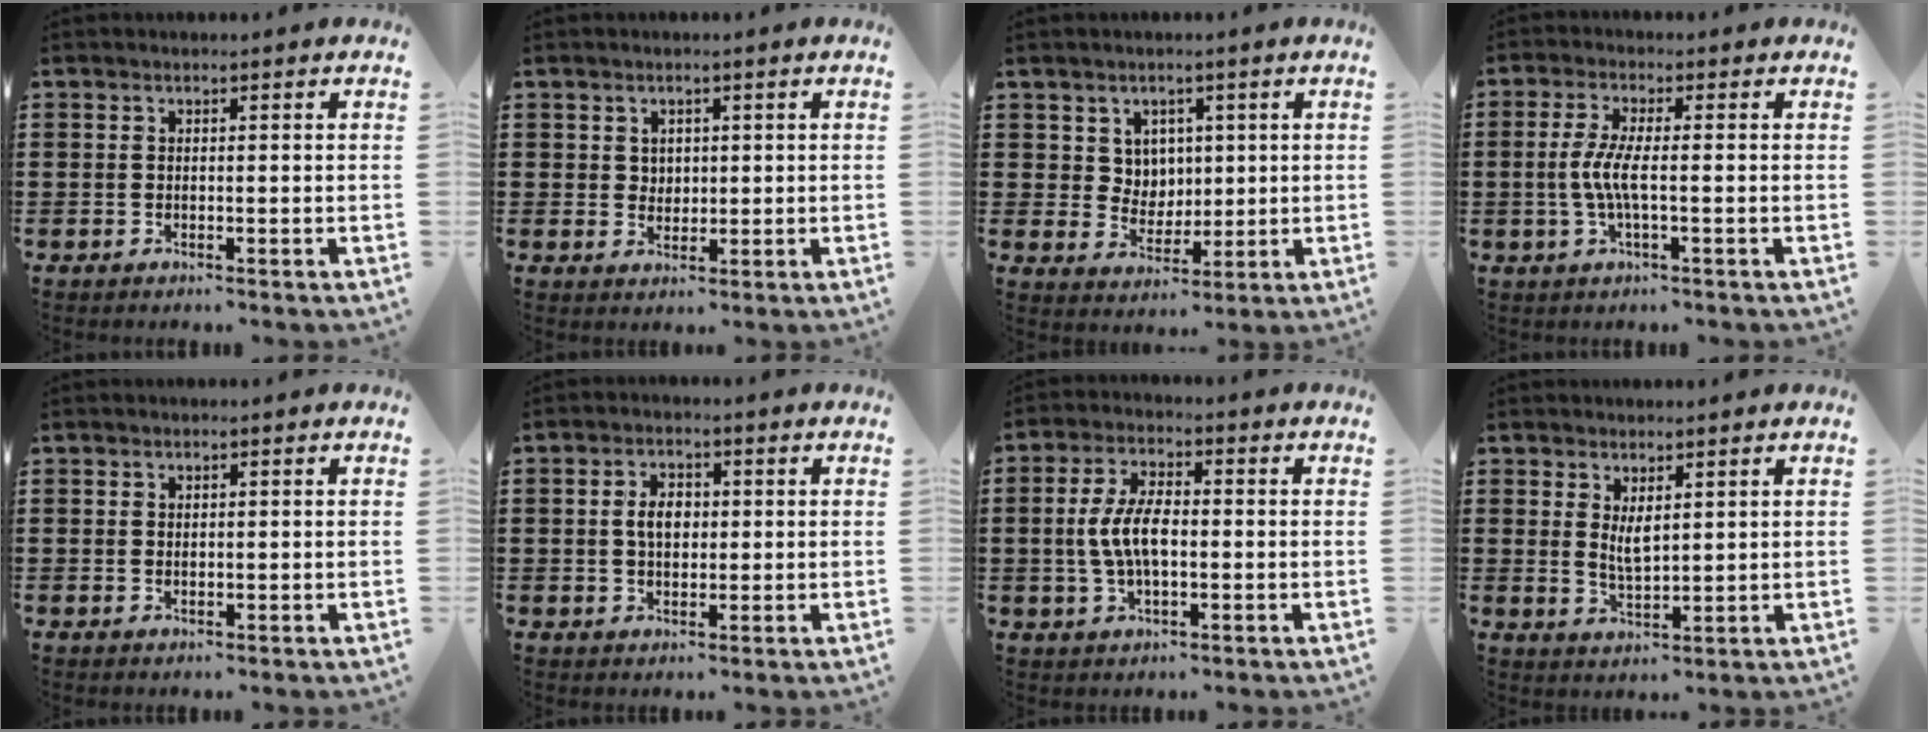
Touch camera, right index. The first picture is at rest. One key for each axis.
{"total": 2.1, "fx": 1.1, "fy": 1.7, "fz": 0.4, "tx": -0.013, "ty": 0.007, "tz": 0.020}
{"total": 4.5, "fx": 2.1, "fy": 3.9, "fz": 0.8, "tx": -0.036, "ty": 0.008, "tz": 0.038}
{"total": 4.7, "fx": -0.7, "fy": 0.5, "fz": 4.6, "tx": -0.112, "ty": -0.012, "tz": -0.025}
{"total": 0.6, "fx": 0.3, "fy": 0.5, "fz": 0.1, "tx": -0.004, "ty": 0.004, "tz": 0.005}
{"total": 3.8, "fx": 0.3, "fy": 2.4, "fz": 2.9, "tx": -0.053, "ty": 0.007, "tz": 0.002}
{"total": 7.0, "fx": -0.4, "fy": 3.1, "fz": 6.2, "tx": -0.141, "ty": -0.002, "tz": -0.015}
{"total": 3.3, "fx": 1.3, "fy": 1.3, "fz": 2.8, "tx": -0.048, "ty": -0.002, "tz": 0.022}